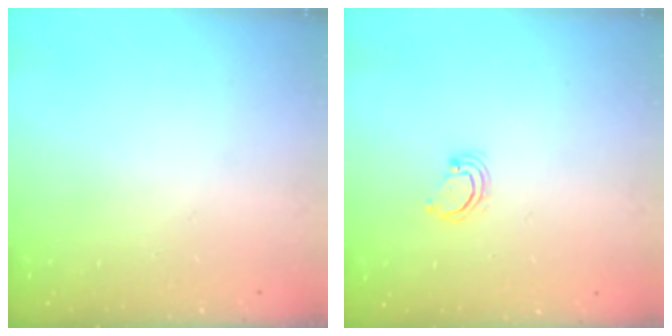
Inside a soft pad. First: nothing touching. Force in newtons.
{"total": 2.9, "press": 2.9, "slide": 0.2}